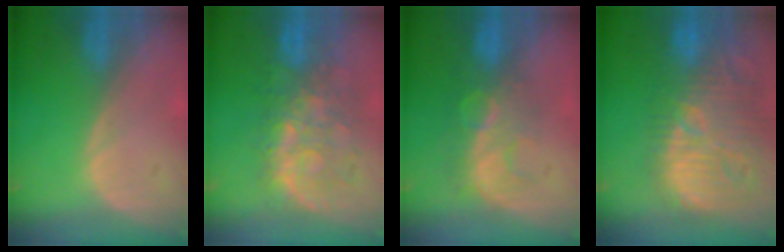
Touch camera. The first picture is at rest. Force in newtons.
{"total": 9.5, "press": 8.8, "slide": 3.6}
{"total": 8.1, "press": 7.4, "slide": 3.2}
{"total": 15.1, "press": 13.2, "slide": 7.4}